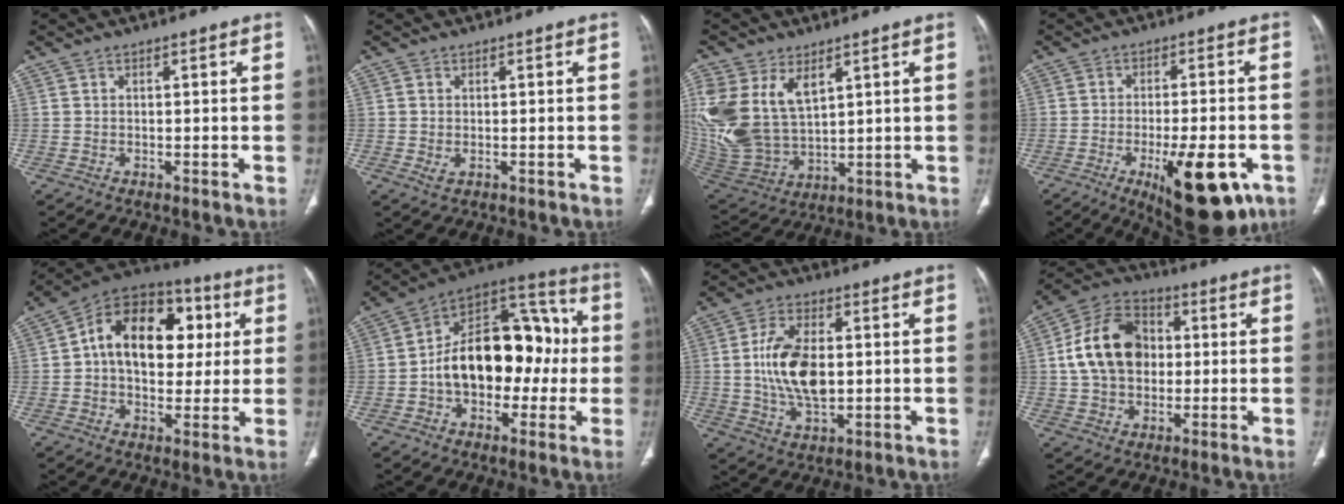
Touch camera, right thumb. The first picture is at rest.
{"total": 1.5, "force": [-0.2, 0.9, 1.1], "torque": [-0.026, -0.003, 0.000]}
{"total": 19.6, "force": [7.2, 12.3, 13.5], "torque": [-0.296, -0.021, 0.162]}
{"total": 16.1, "force": [-7.0, 5.9, 13.3], "torque": [-0.156, 0.014, -0.085]}
{"total": 20.0, "force": [3.3, 13.5, 14.4], "torque": [-0.189, 0.022, 0.044]}
{"total": 22.8, "force": [-1.2, 14.5, 17.6], "torque": [-0.237, 0.056, -0.017]}
{"total": 13.0, "force": [0.4, 7.2, 10.8], "torque": [-0.196, 0.000, 0.013]}
{"total": 15.7, "force": [1.3, 11.7, 10.4], "torque": [-0.159, 0.023, 0.016]}